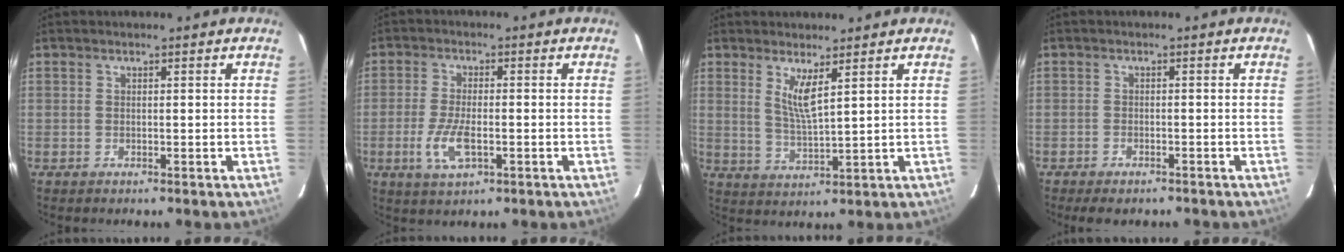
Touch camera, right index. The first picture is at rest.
{"total": 6.7, "force": [-2.2, 2.6, 5.8], "torque": [-0.127, -0.008, -0.043]}
{"total": 5.0, "force": [2.7, 0.4, 4.3], "torque": [-0.083, -0.015, 0.050]}
{"total": 4.5, "force": [-3.6, 1.7, 2.1], "torque": [-0.050, -0.009, -0.053]}